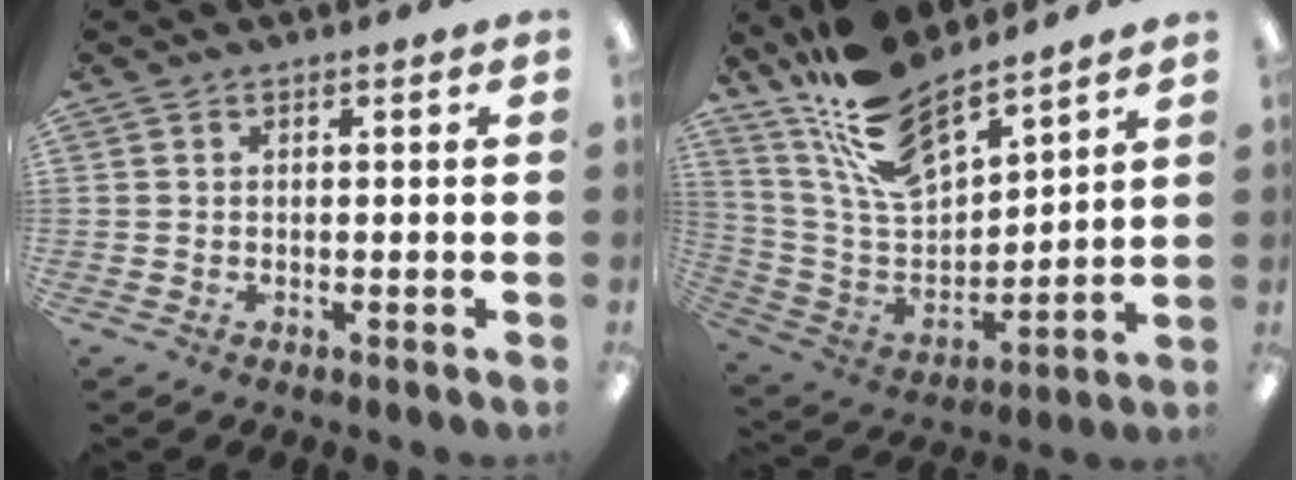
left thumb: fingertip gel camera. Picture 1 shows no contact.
{"total": 17.8, "force": [14.7, 6.2, 7.9], "torque": [-0.180, -0.086, 0.269]}